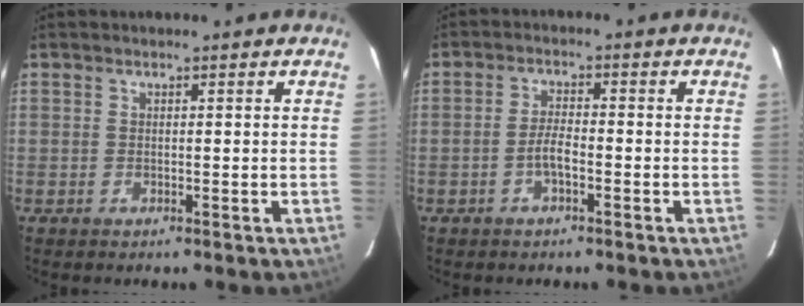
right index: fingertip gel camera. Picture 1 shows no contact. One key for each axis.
{"total": 2.9, "fx": -1.5, "fy": 0.7, "fz": 2.5, "tx": -0.053, "ty": 0.005, "tz": -0.028}